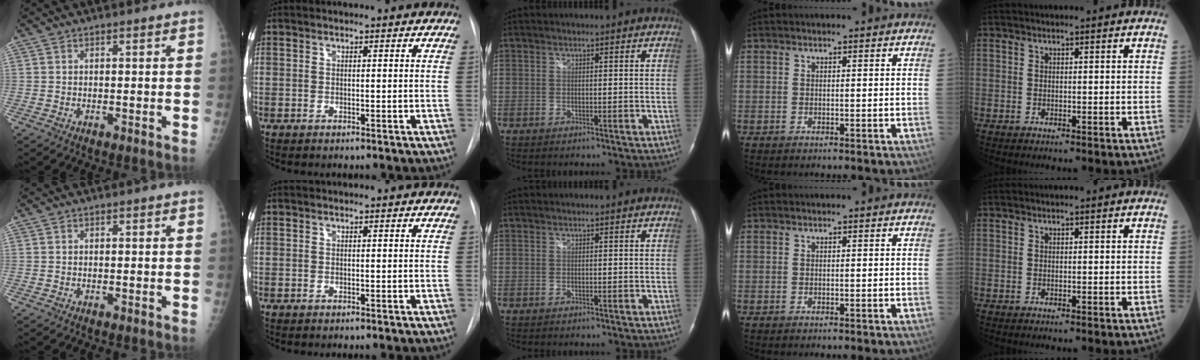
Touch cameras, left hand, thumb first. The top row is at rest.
{}